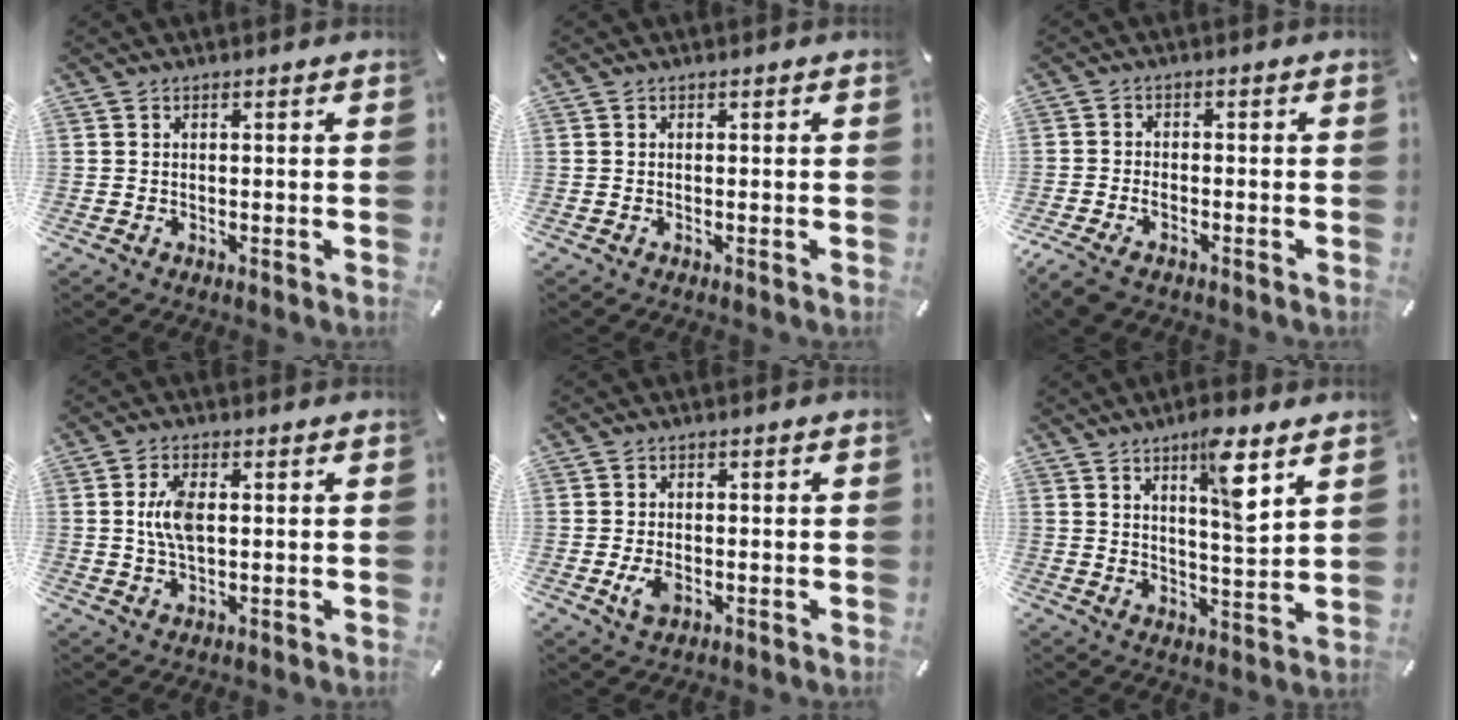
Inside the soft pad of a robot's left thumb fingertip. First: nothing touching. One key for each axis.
{"total": 0.0}
{"total": 3.5, "fx": -2.1, "fy": 2.0, "fz": 1.9, "tx": -0.046, "ty": 0.006, "tz": -0.042}
{"total": 6.1, "fx": 0.9, "fy": 3.0, "fz": 5.2, "tx": -0.122, "ty": 0.000, "tz": 0.006}
{"total": 3.8, "fx": -0.9, "fy": 2.5, "fz": 2.7, "tx": -0.068, "ty": -0.004, "tz": -0.019}
{"total": 9.4, "fx": 5.5, "fy": 1.9, "fz": 7.4, "tx": -0.107, "ty": -0.036, "tz": 0.085}